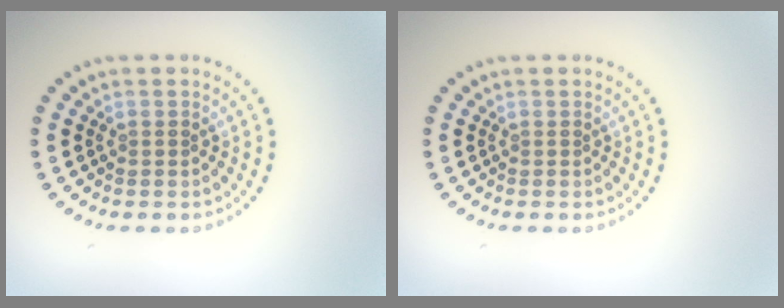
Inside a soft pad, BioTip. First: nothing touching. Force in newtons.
{"total": 0.0}